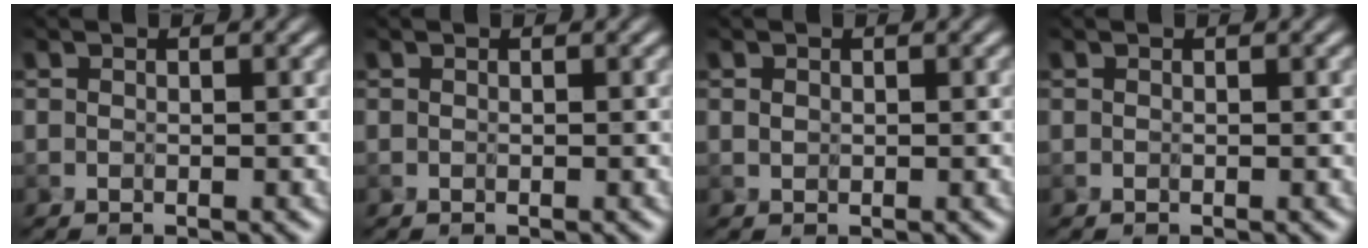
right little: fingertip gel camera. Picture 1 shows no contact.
{"total": 0.0}
{"total": 0.6, "force": [0.0, 0.5, 0.3], "torque": [-0.009, 0.000, 0.003]}
{"total": 0.0}